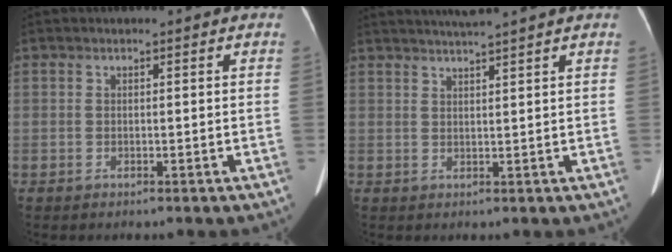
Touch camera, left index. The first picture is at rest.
{"total": 5.9, "force": [5.2, -1.2, 2.5], "torque": [-0.041, 0.004, 0.075]}